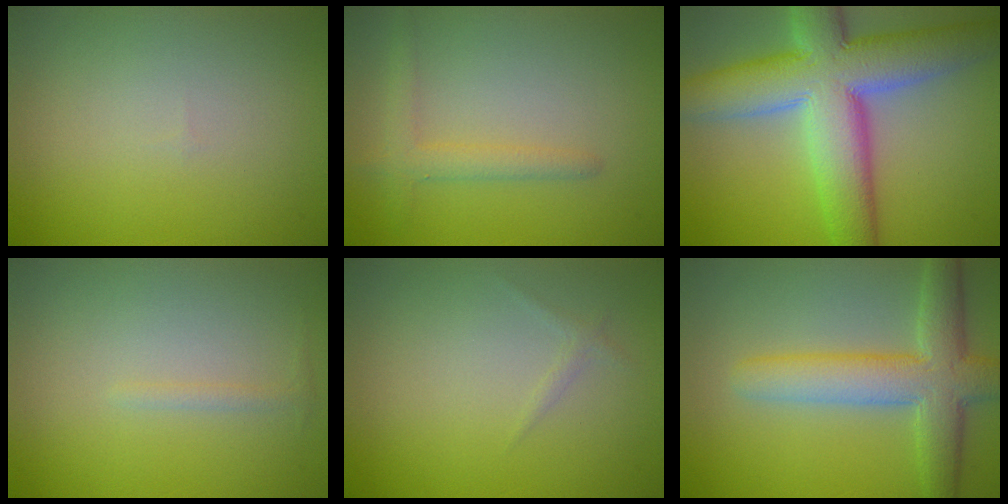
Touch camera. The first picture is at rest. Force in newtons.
{"total": 2.1, "press": 2.1, "slide": 0.1}
{"total": 12.0, "press": 12.0, "slide": 1.0}
{"total": 0.7, "press": 0.7, "slide": 0.0}
{"total": 0.6, "press": 0.6, "slide": 0.1}
{"total": 6.3, "press": 6.3, "slide": 0.2}